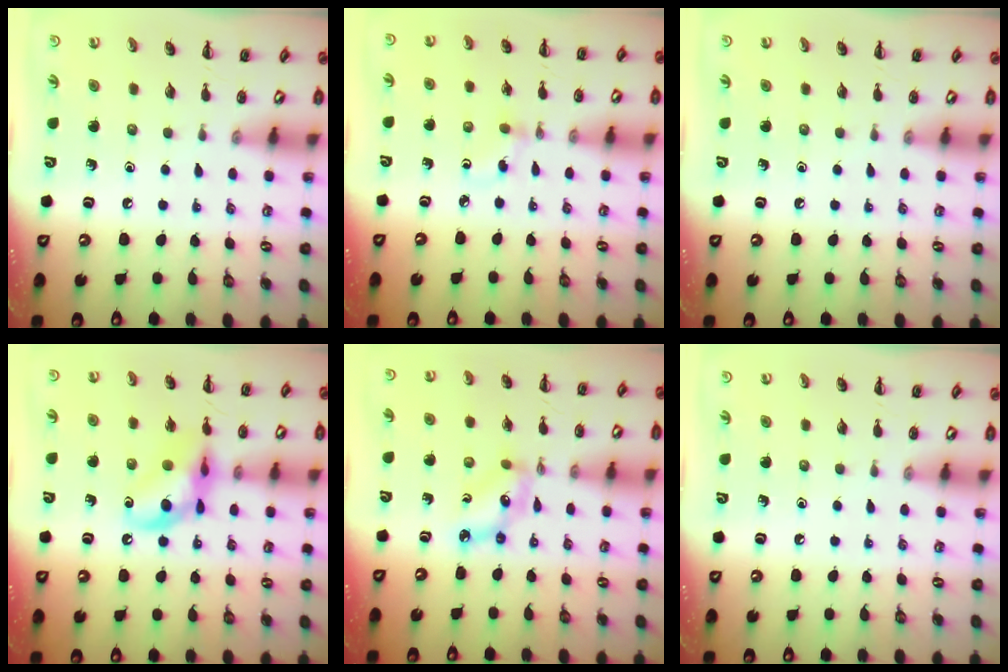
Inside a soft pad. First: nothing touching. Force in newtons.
{"total": 2.8, "press": 2.5, "slide": 1.2}
{"total": 0.0}
{"total": 13.0, "press": 12.7, "slide": 2.8}
{"total": 6.7, "press": 6.5, "slide": 1.6}
{"total": 0.0}